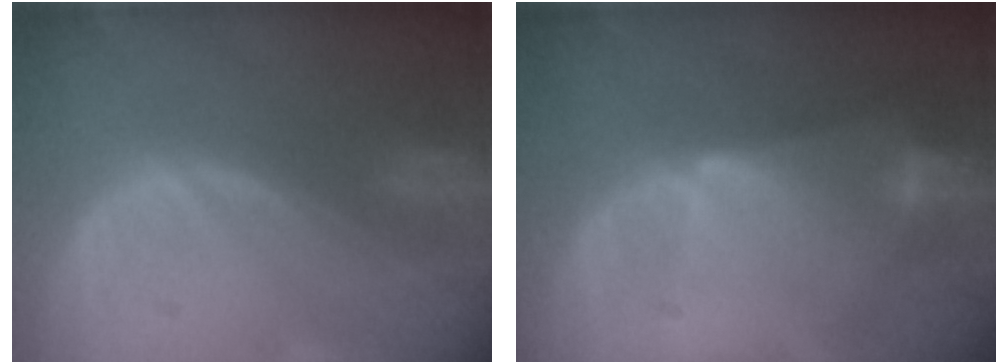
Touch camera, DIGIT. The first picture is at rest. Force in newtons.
{"total": 6.7, "press": 6.2, "slide": 2.5}